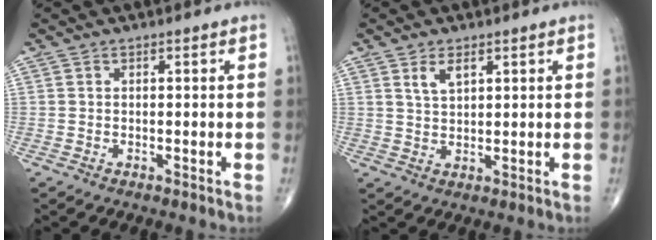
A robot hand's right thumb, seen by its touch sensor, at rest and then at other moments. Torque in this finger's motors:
{"motor_torque": [-0.61, 0.51, 0.03, -0.03, 0.11]}